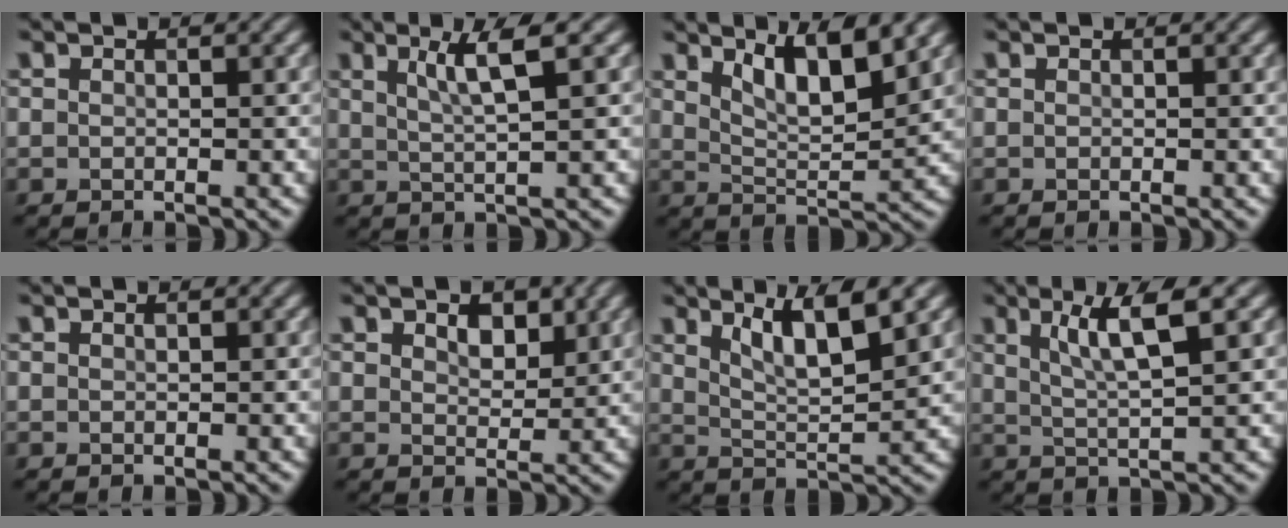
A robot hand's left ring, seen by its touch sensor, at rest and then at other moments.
{"total": 3.7, "force": [1.6, 0.5, 3.3], "torque": [-0.051, 0.001, 0.030]}
{"total": 5.7, "force": [3.4, 1.5, 4.3], "torque": [-0.069, 0.000, 0.055]}
{"total": 0.0}
{"total": 0.0}
{"total": 2.4, "force": [1.3, 1.4, 1.5], "torque": [-0.028, -0.001, 0.020]}
{"total": 5.0, "force": [3.1, 1.0, 3.8], "torque": [-0.064, 0.000, 0.053]}
{"total": 4.9, "force": [2.1, 0.8, 4.4], "torque": [-0.079, 0.000, 0.038]}